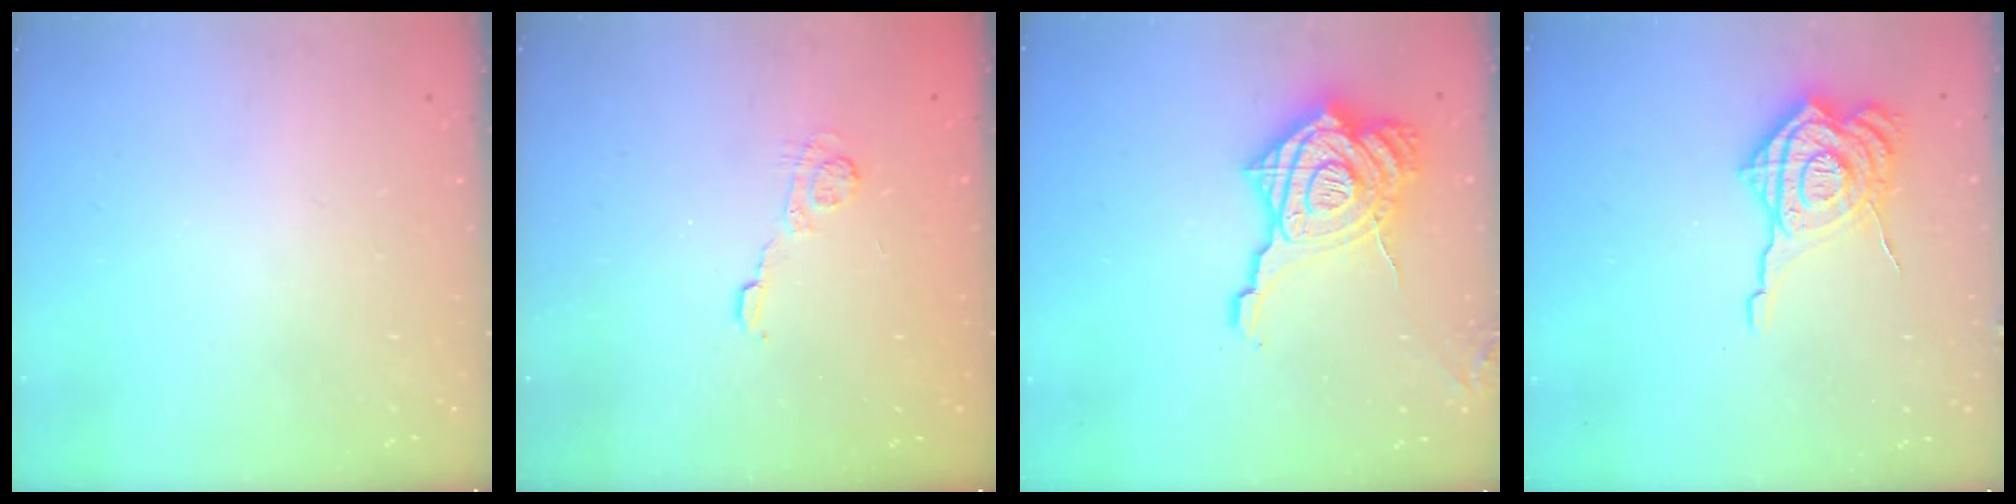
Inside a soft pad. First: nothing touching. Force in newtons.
{"total": 4.1, "press": 4.1, "slide": 0.7}
{"total": 24.8, "press": 24.6, "slide": 3.2}
{"total": 17.3, "press": 17.2, "slide": 1.4}